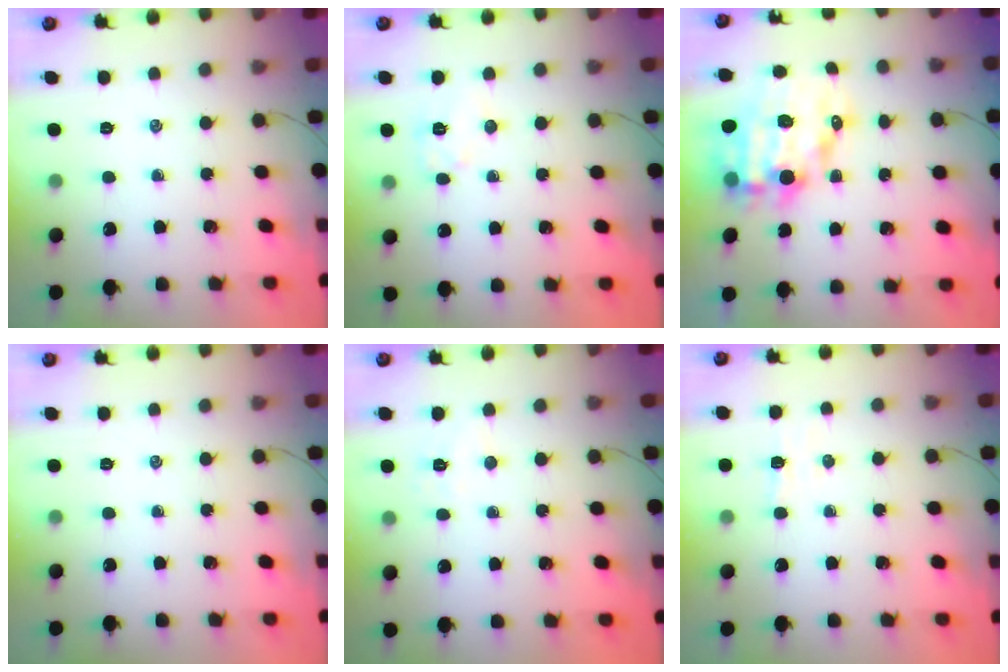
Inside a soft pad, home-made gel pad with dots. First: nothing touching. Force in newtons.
{"total": 6.5, "press": 6.4, "slide": 0.8}
{"total": 14.3, "press": 13.9, "slide": 3.2}
{"total": 0.0}
{"total": 4.3, "press": 4.2, "slide": 0.8}
{"total": 3.5, "press": 3.4, "slide": 1.0}